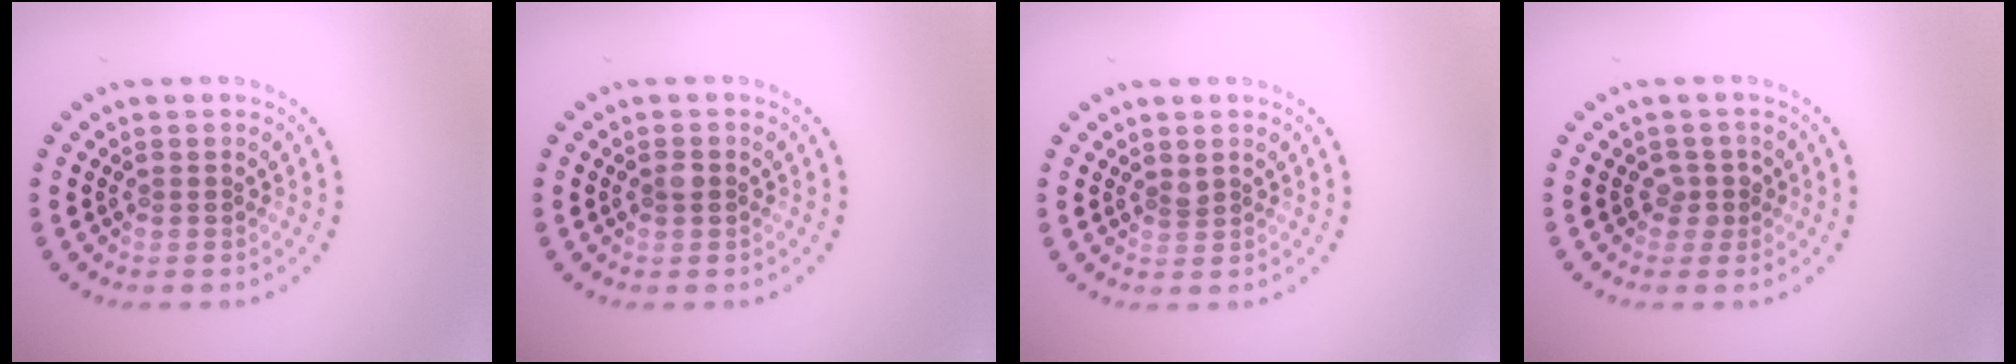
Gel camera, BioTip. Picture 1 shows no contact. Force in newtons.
{"total": 1.0, "press": 1.0, "slide": 0.0}
{"total": 0.8, "press": 0.5, "slide": 0.5}
{"total": 1.4, "press": 1.1, "slide": 0.8}